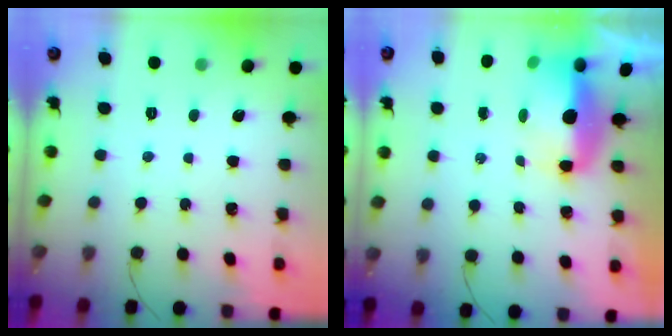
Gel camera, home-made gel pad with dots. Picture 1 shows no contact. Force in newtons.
{"total": 8.0, "press": 7.1, "slide": 3.7}